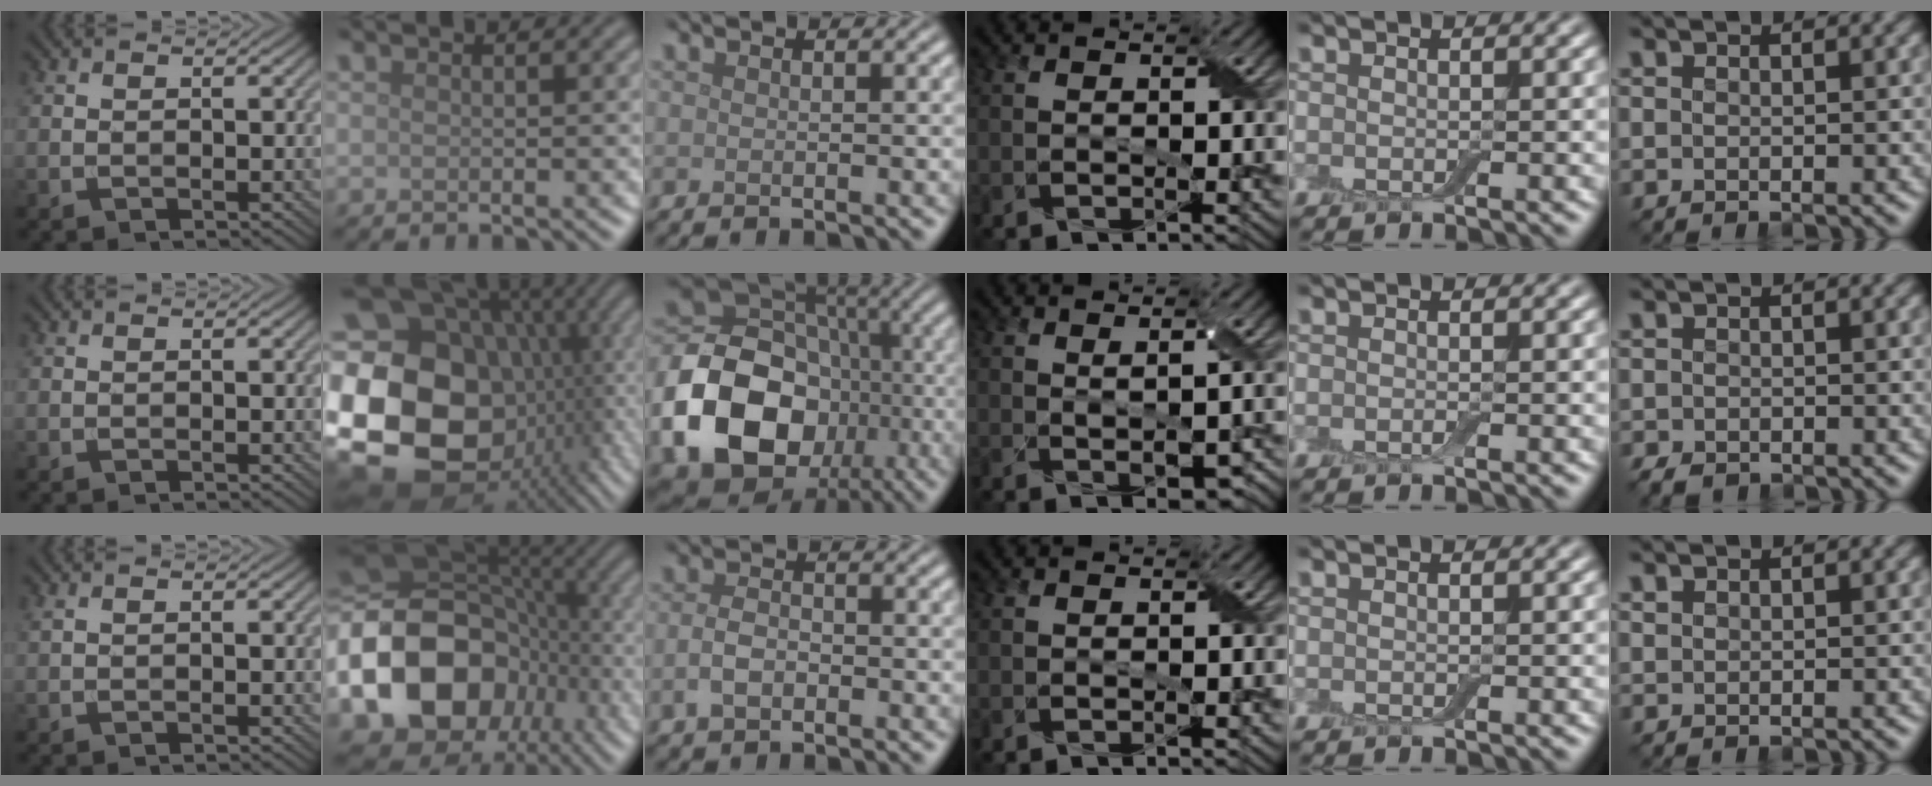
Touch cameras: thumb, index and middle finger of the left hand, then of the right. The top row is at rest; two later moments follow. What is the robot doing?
{"motion": "fold", "object": "aluminum foil"}